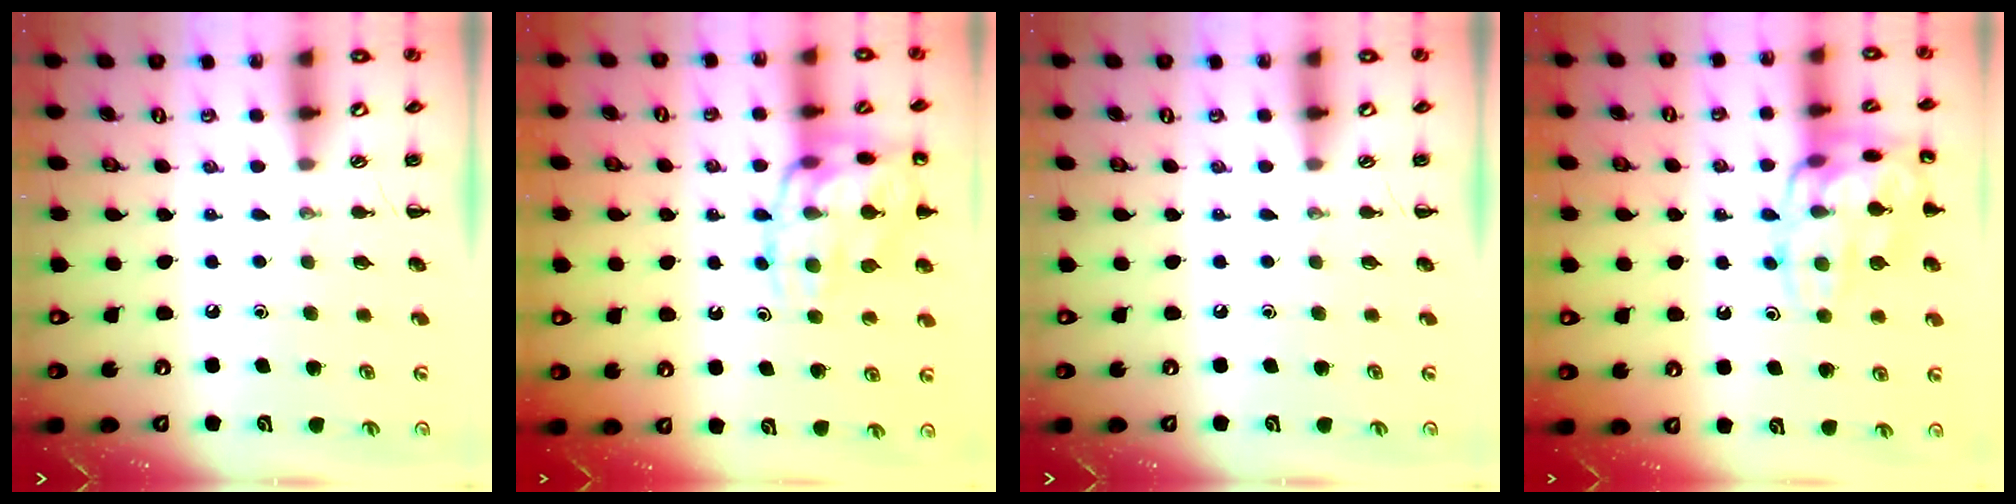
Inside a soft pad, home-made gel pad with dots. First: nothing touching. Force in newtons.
{"total": 17.7, "press": 17.6, "slide": 1.9}
{"total": 0.0}
{"total": 16.9, "press": 16.9, "slide": 0.4}